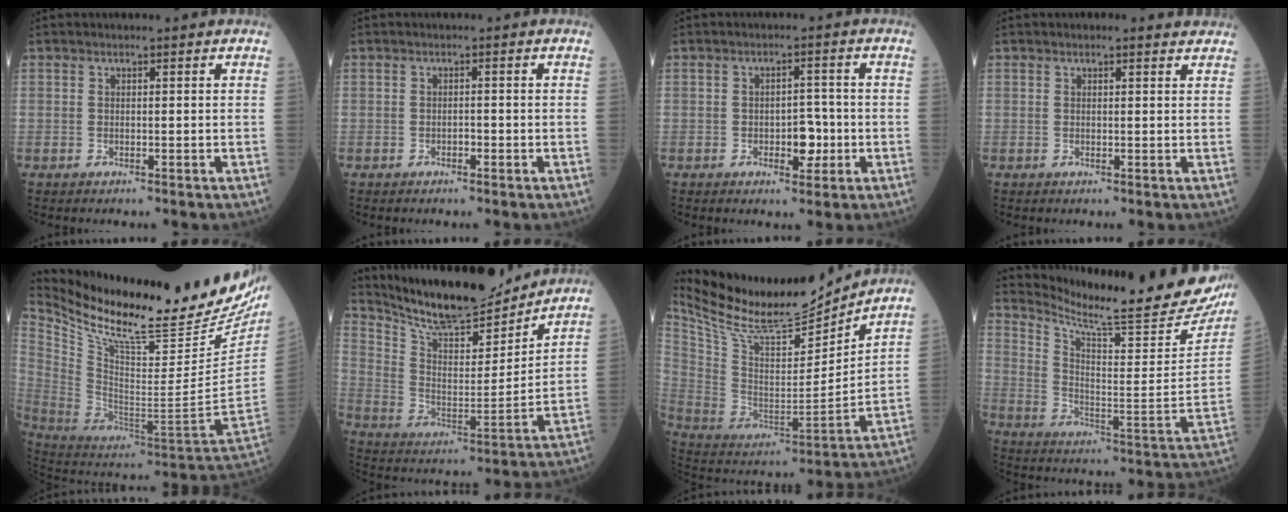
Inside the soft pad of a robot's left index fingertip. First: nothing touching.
{"total": 0.7, "force": [-0.6, 0.2, 0.3], "torque": [-0.001, -0.001, -0.012]}
{"total": 3.7, "force": [-1.2, 2.0, 2.8], "torque": [-0.031, 0.001, -0.016]}
{"total": 2.0, "force": [2.0, 0.4, 0.4], "torque": [-0.011, -0.001, 0.012]}
{"total": 32.1, "force": [26.7, 4.2, 17.4], "torque": [-0.304, -0.094, 0.393]}
{"total": 16.9, "force": [15.7, 2.5, 5.6], "torque": [-0.110, -0.017, 0.262]}
{"total": 20.5, "force": [18.9, 2.5, 7.4], "torque": [-0.159, -0.027, 0.324]}
{"total": 24.4, "force": [22.3, 1.1, 9.8], "torque": [-0.166, -0.116, 0.299]}